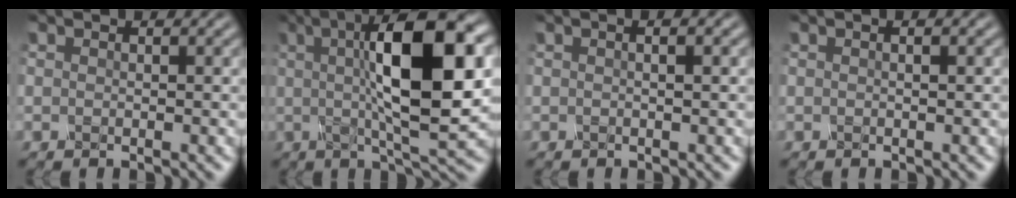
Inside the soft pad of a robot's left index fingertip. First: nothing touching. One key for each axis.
{"total": 13.0, "fx": 2.3, "fy": 3.4, "fz": 12.3, "tx": -0.175, "ty": 0.011, "tz": 0.034}
{"total": 1.5, "fx": 0.4, "fy": 0.4, "fz": 1.4, "tx": -0.015, "ty": -0.004, "tz": 0.002}
{"total": 0.8, "fx": 0.2, "fy": 0.1, "fz": 0.8, "tx": -0.014, "ty": 0.004, "tz": 0.002}